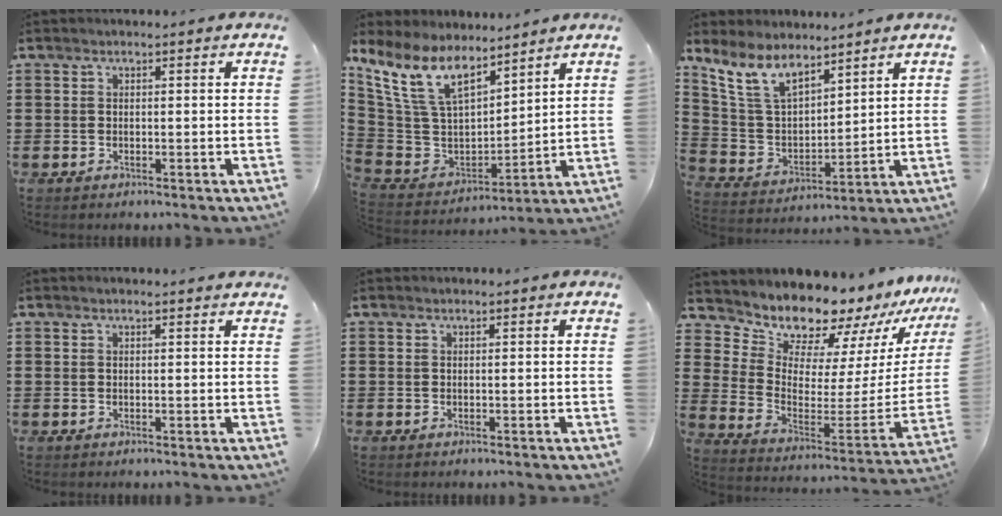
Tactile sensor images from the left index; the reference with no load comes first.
{"total": 12.0, "force": [8.0, 5.3, 7.3], "torque": [-0.193, -0.039, 0.146]}
{"total": 9.9, "force": [7.6, 3.9, 5.0], "torque": [-0.132, -0.023, 0.142]}
{"total": 0.8, "force": [0.7, 0.0, 0.4], "torque": [-0.008, -0.001, 0.013]}
{"total": 0.0}
{"total": 11.6, "force": [11.3, 2.1, 1.2], "torque": [-0.057, -0.114, 0.198]}